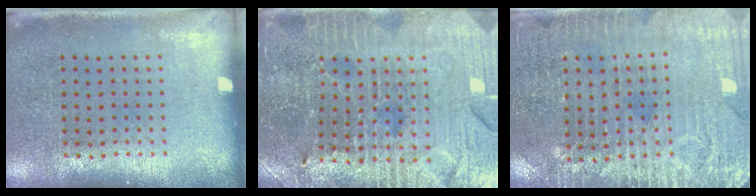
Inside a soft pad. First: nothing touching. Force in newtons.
{"total": 3.9, "press": 3.8, "slide": 0.9}
{"total": 3.3, "press": 3.0, "slide": 1.3}